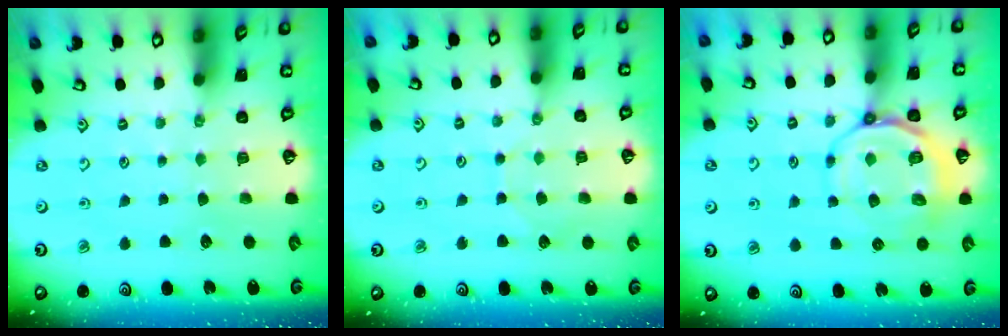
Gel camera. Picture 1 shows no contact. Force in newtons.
{"total": 4.8, "press": 4.8, "slide": 0.4}
{"total": 11.1, "press": 10.8, "slide": 2.3}